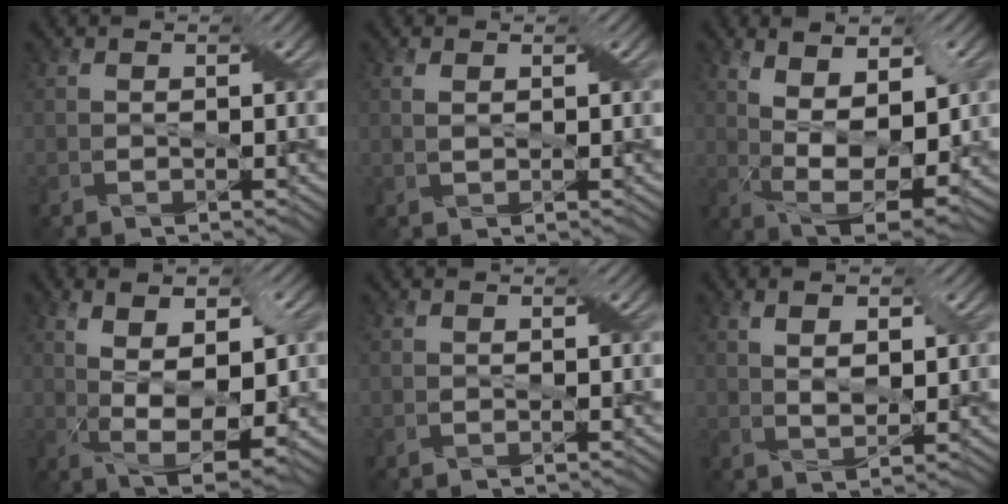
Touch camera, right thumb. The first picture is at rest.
{"total": 1.1, "force": [0.5, 0.5, 0.8], "torque": [-0.021, 0.001, 0.011]}
{"total": 11.7, "force": [3.1, 5.3, 10.0], "torque": [-0.167, 0.006, 0.048]}
{"total": 10.7, "force": [1.4, 4.5, 9.6], "torque": [-0.157, 0.003, 0.021]}
{"total": 0.0}
{"total": 4.0, "force": [1.5, 1.7, 3.2], "torque": [-0.064, -0.005, 0.032]}